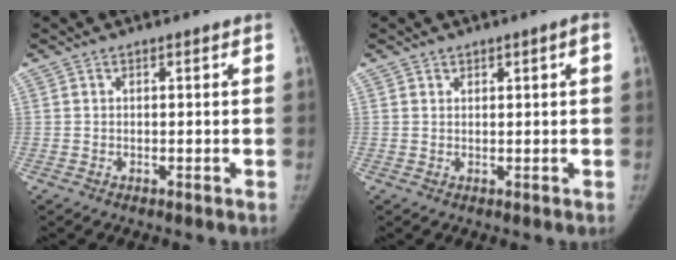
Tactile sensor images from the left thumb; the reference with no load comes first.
{"total": 1.4, "force": [0.6, 0.8, 1.0], "torque": [-0.006, 0.000, 0.007]}